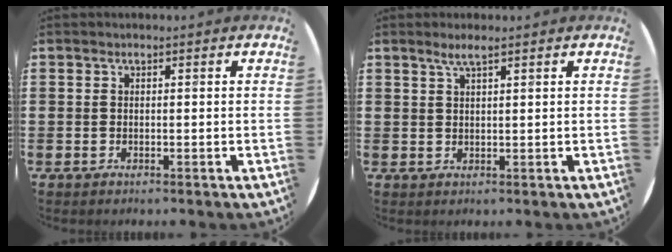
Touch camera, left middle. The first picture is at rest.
{"total": 2.2, "force": [1.6, 0.2, 1.5], "torque": [-0.031, 0.003, 0.028]}